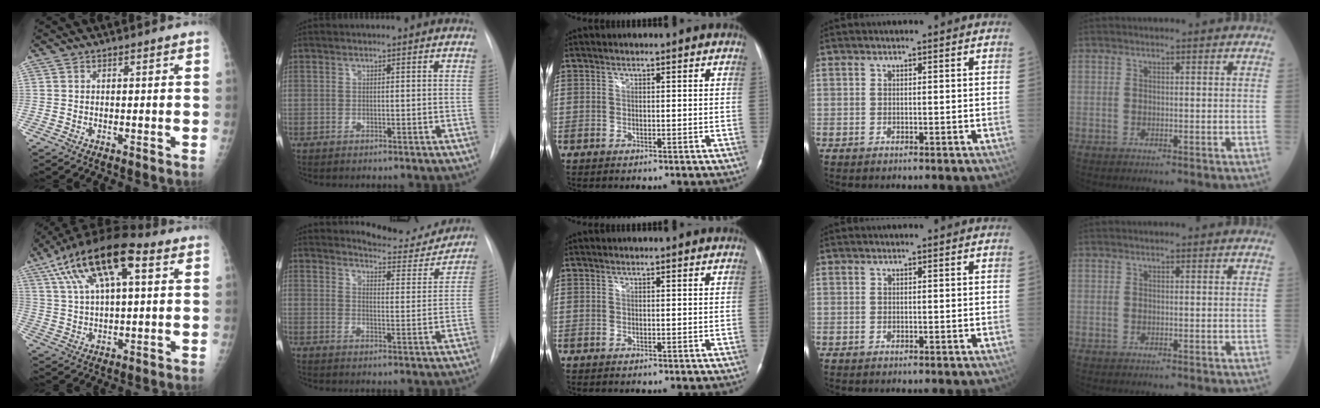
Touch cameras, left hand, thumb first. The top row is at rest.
{"thumb": {"total": 18.3, "force": [8.0, 7.5, 14.6], "torque": [-0.261, 0.011, 0.140]}, "index": {"total": 11.5, "force": [11.2, 2.1, 1.5], "torque": [-0.012, -0.031, 0.135]}}